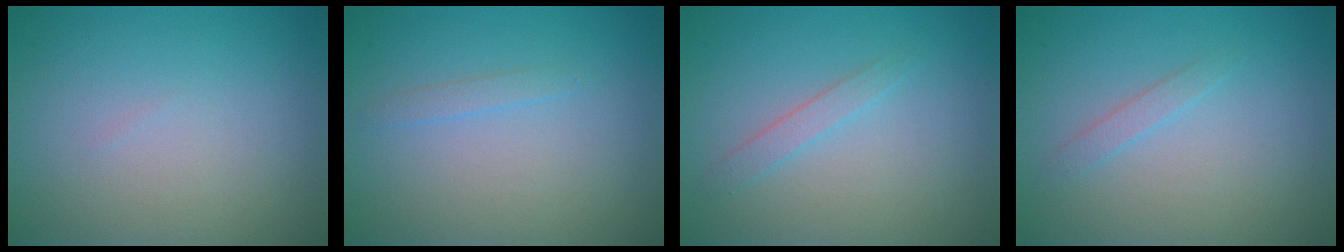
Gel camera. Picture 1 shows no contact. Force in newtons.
{"total": 0.8, "press": 0.8, "slide": 0.1}
{"total": 1.2, "press": 1.2, "slide": 0.0}
{"total": 1.0, "press": 1.0, "slide": 0.0}